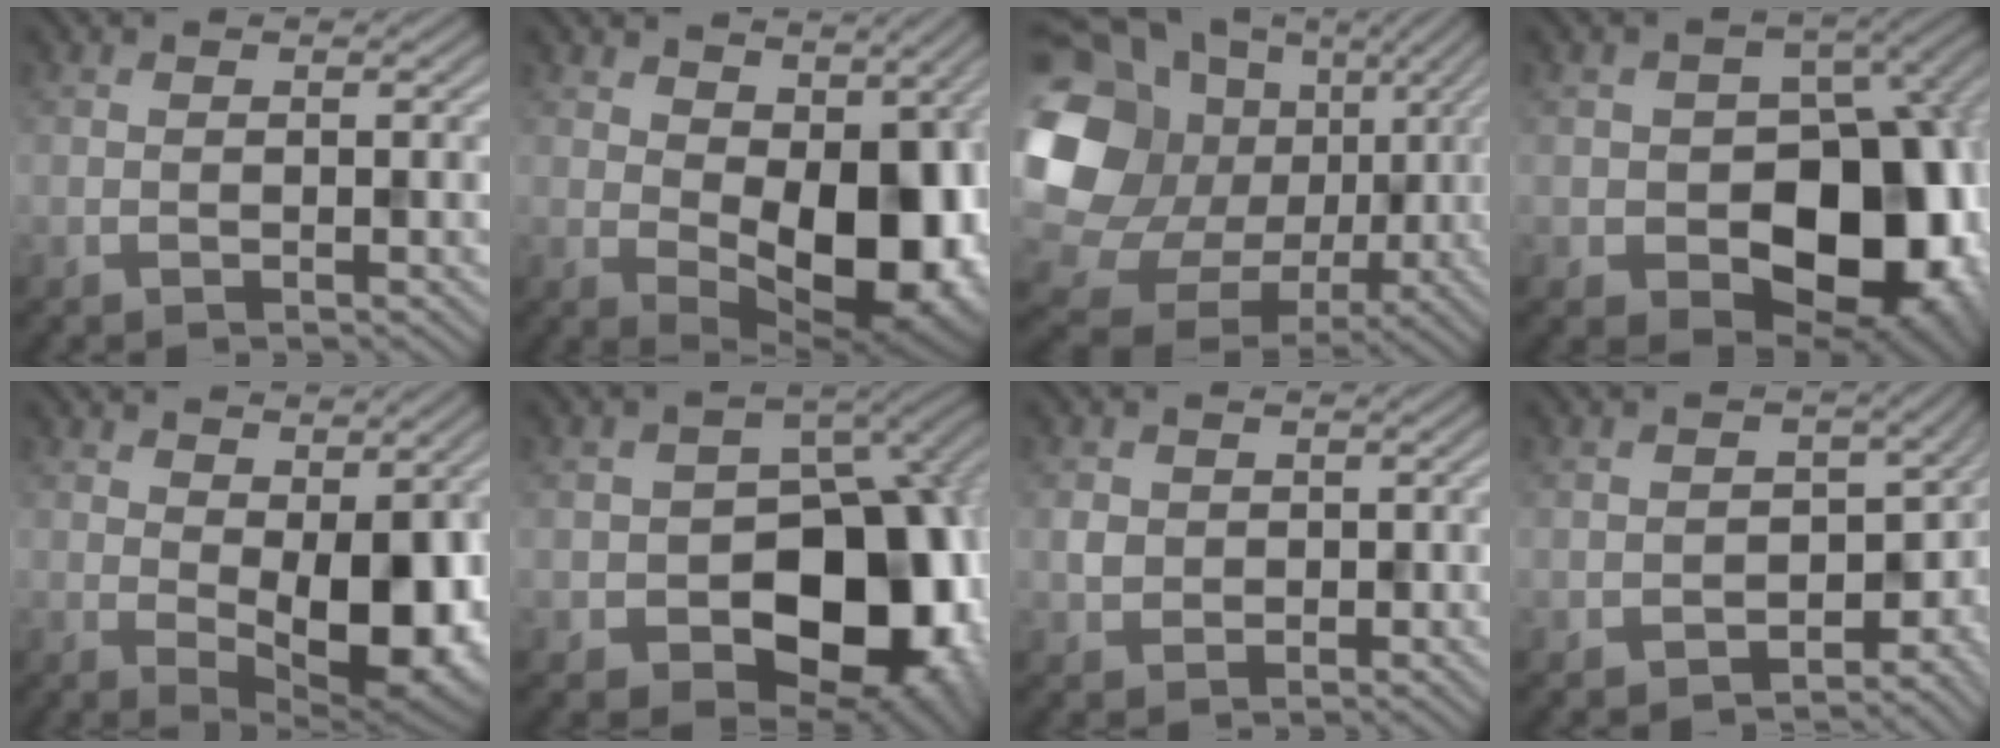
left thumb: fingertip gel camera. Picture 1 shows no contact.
{"total": 13.2, "force": [0.8, 7.8, 10.5], "torque": [-0.139, -0.016, 0.019]}
{"total": 21.6, "force": [0.6, 19.2, 9.9], "torque": [-0.279, -0.006, 0.019]}
{"total": 14.8, "force": [-3.5, 10.6, 9.7], "torque": [-0.116, -0.031, -0.041]}
{"total": 10.2, "force": [0.3, 5.2, 8.8], "torque": [-0.123, -0.013, 0.013]}
{"total": 16.9, "force": [-4.9, 12.3, 10.5], "torque": [-0.111, -0.023, -0.078]}
{"total": 2.0, "force": [-0.2, 2.0, 0.1], "torque": [-0.008, -0.006, -0.007]}
{"total": 5.4, "force": [-2.5, 3.8, 3.0], "torque": [-0.029, -0.029, -0.033]}